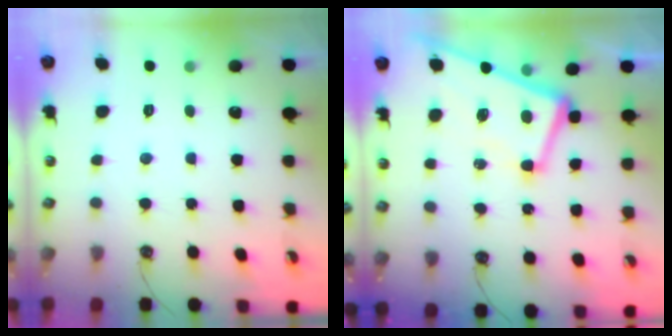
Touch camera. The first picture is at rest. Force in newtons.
{"total": 1.4, "press": 1.1, "slide": 0.9}